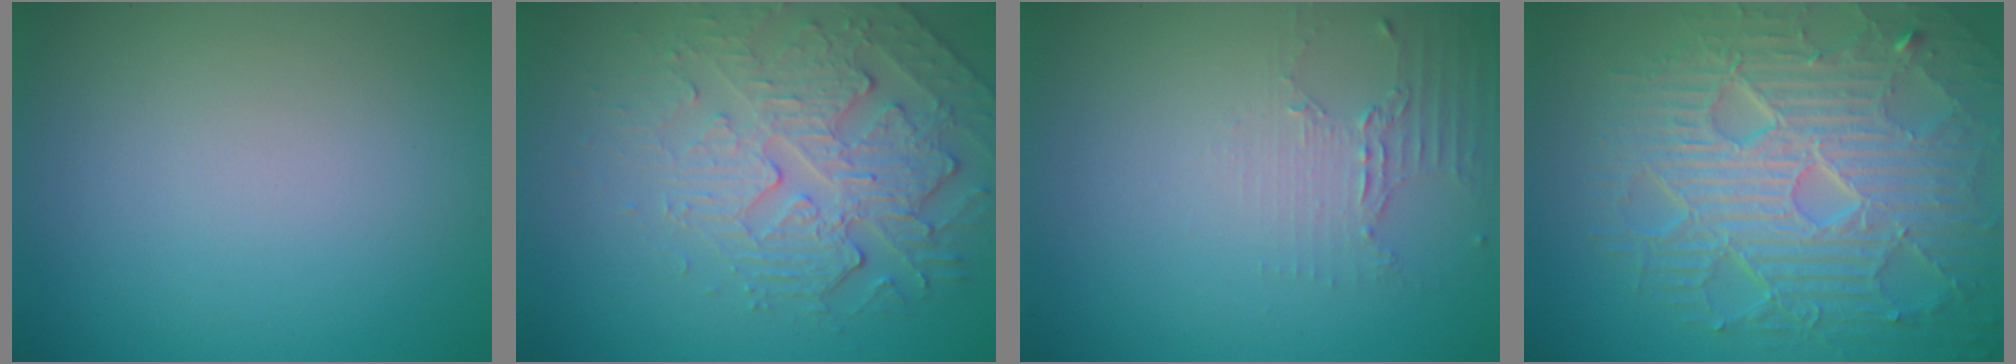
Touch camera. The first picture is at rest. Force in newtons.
{"total": 4.4, "press": 4.0, "slide": 1.6}
{"total": 2.1, "press": 1.5, "slide": 1.4}
{"total": 10.2, "press": 6.6, "slide": 7.8}